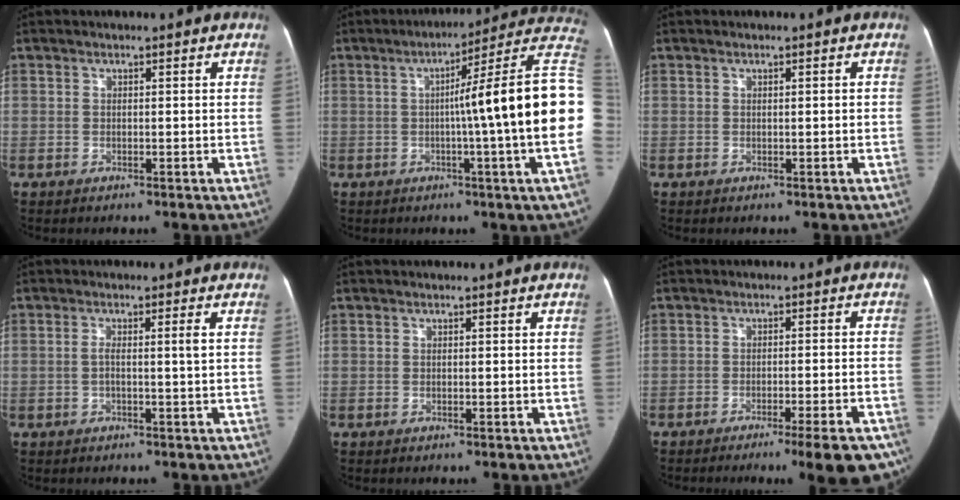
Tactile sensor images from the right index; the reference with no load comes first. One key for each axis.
{"total": 19.9, "fx": 0.0, "fy": -2.2, "fz": 19.8, "tx": -0.195, "ty": 0.026, "tz": -0.014}
{"total": 0.6, "fx": 0.0, "fy": 0.0, "fz": 0.6, "tx": -0.011, "ty": 0.000, "tz": 0.002}
{"total": 2.5, "fx": 0.0, "fy": -0.4, "fz": 2.4, "tx": -0.044, "ty": 0.001, "tz": -0.001}
{"total": 0.0}
{"total": 10.2, "fx": -7.7, "fy": 0.6, "fz": 6.6, "tx": -0.059, "ty": 0.004, "tz": -0.105}